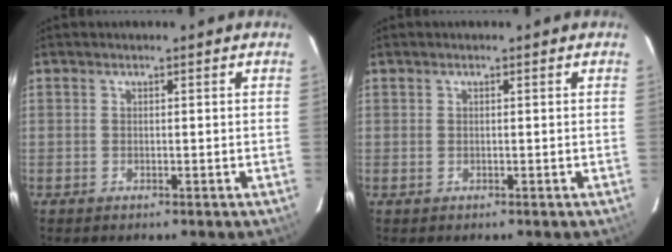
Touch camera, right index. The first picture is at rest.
{"total": 0.0}